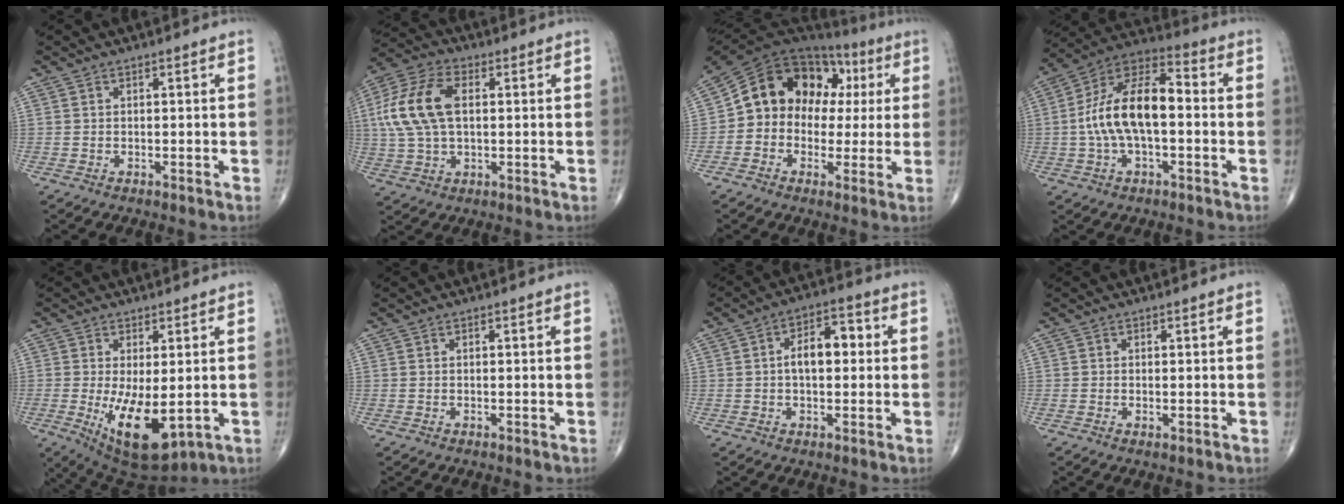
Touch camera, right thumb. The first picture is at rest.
{"total": 14.2, "force": [2.1, 8.1, 11.5], "torque": [-0.244, 0.018, 0.037]}
{"total": 17.3, "force": [2.2, 13.5, 10.5], "torque": [-0.139, 0.049, 0.031]}
{"total": 16.0, "force": [-0.8, 7.8, 13.9], "torque": [-0.256, 0.042, -0.024]}
{"total": 12.2, "force": [-2.2, 5.3, 10.8], "torque": [-0.180, -0.026, -0.014]}
{"total": 0.0}
{"total": 9.1, "force": [0.4, 5.4, 7.2], "torque": [-0.098, 0.026, -0.002]}
{"total": 0.7, "force": [-0.2, 0.3, 0.6], "torque": [-0.013, -0.004, -0.003]}